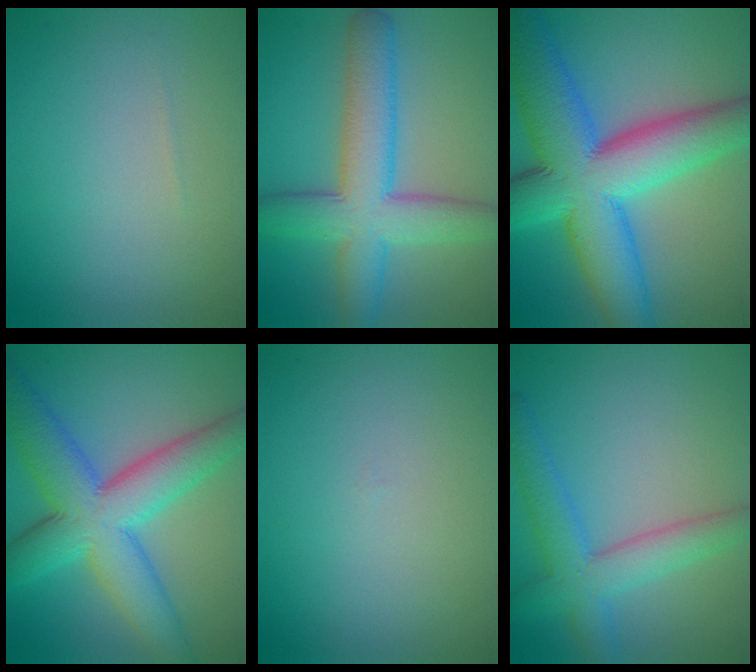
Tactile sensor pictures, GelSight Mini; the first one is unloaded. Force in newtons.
{"total": 8.1, "press": 8.1, "slide": 0.1}
{"total": 14.2, "press": 14.1, "slide": 0.3}
{"total": 9.8, "press": 9.8, "slide": 0.2}
{"total": 0.0}
{"total": 4.7, "press": 4.6, "slide": 0.4}